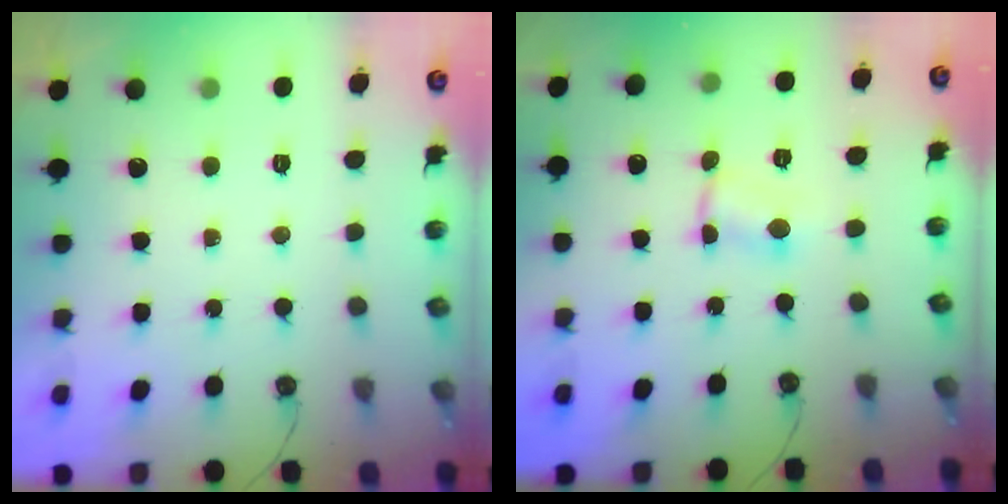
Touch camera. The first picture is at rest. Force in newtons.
{"total": 1.6, "press": 1.6, "slide": 0.3}